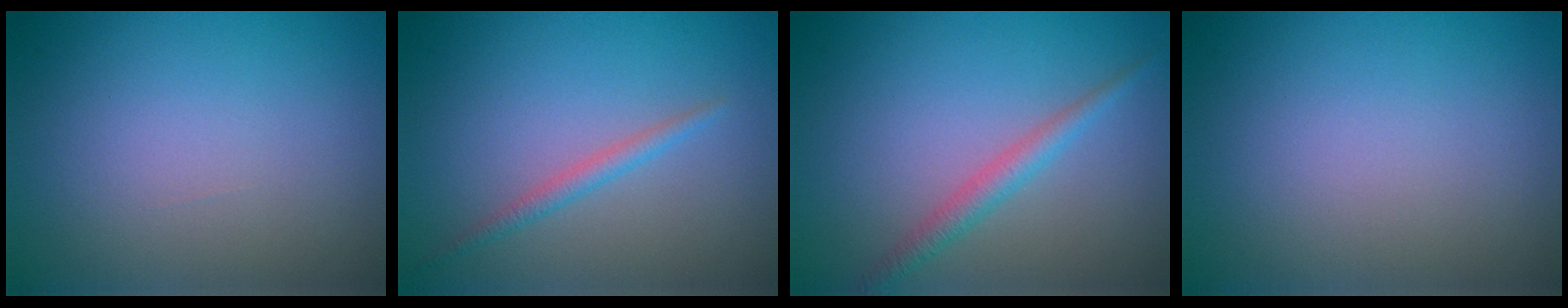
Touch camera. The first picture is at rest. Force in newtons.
{"total": 1.4, "press": 1.4, "slide": 0.1}
{"total": 2.0, "press": 2.0, "slide": 0.1}
{"total": 0.0}